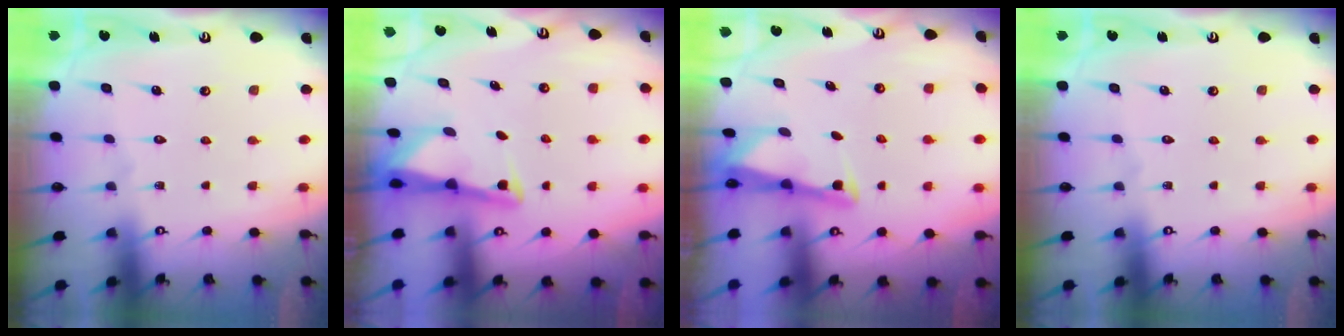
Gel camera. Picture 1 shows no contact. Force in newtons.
{"total": 3.0, "press": 3.0, "slide": 0.3}
{"total": 3.1, "press": 3.1, "slide": 0.3}
{"total": 0.0}